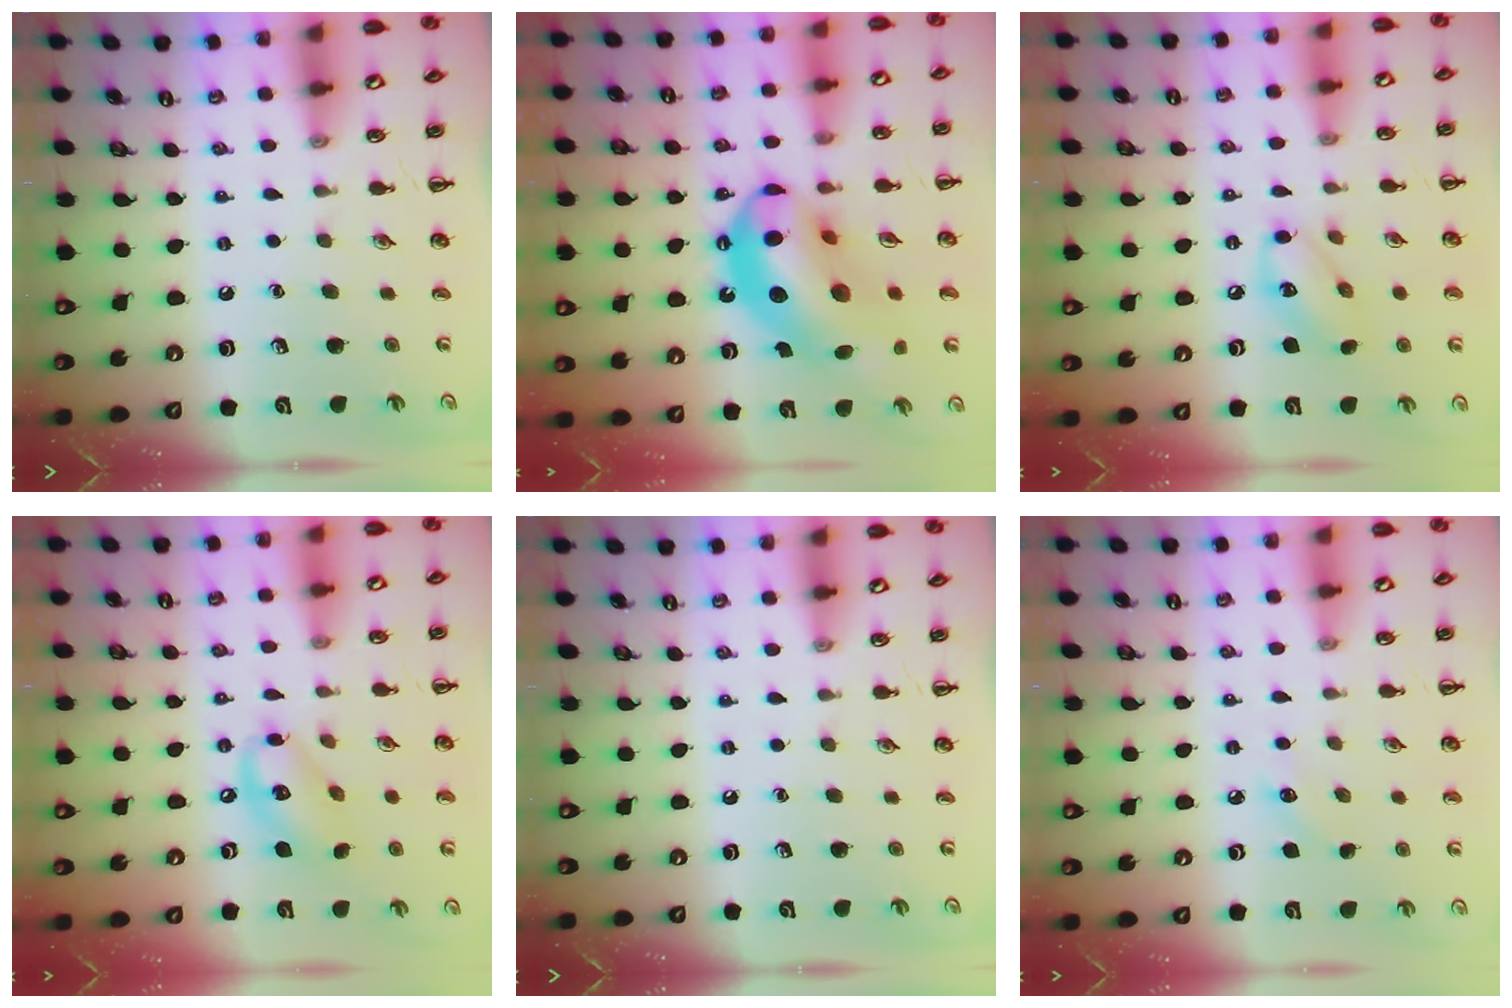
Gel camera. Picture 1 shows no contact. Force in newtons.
{"total": 20.3, "press": 19.6, "slide": 5.5}
{"total": 10.0, "press": 9.9, "slide": 1.0}
{"total": 12.1, "press": 11.8, "slide": 2.4}
{"total": 0.0}
{"total": 4.4, "press": 4.2, "slide": 1.2}